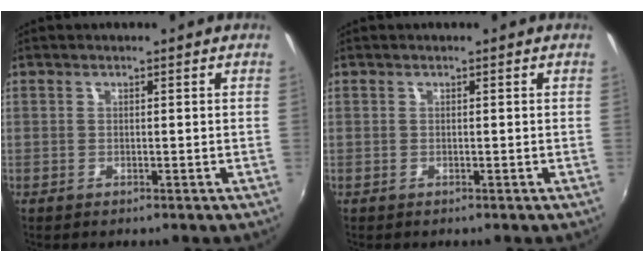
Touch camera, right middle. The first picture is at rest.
{"total": 0.0}